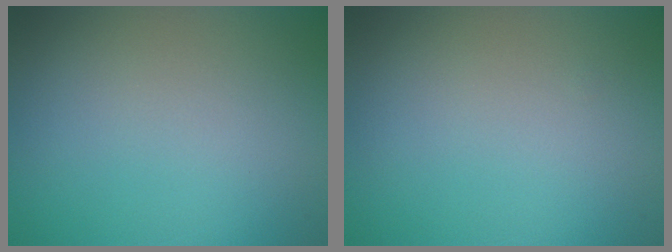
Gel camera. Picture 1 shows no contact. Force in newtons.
{"total": 0.0}